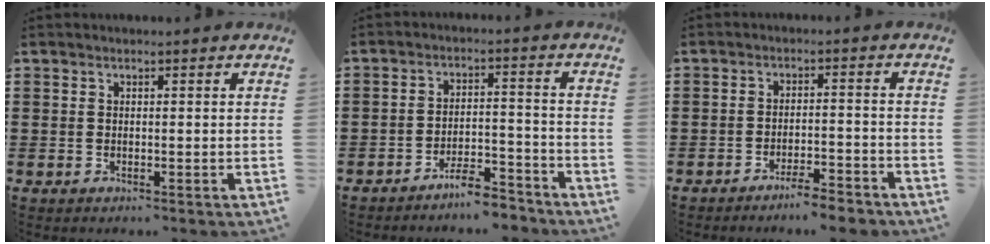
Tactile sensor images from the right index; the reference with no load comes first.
{"total": 5.5, "force": [-5.1, 0.8, 1.9], "torque": [-0.038, 0.006, -0.099]}
{"total": 3.9, "force": [-3.6, -0.1, 1.2], "torque": [-0.023, -0.001, -0.073]}